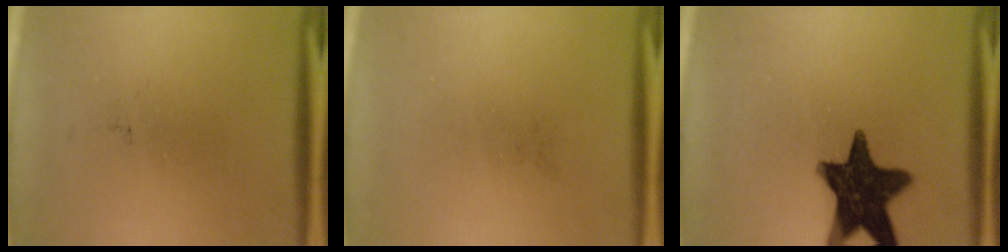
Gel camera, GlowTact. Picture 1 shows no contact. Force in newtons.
{"total": 0.0}
{"total": 15.7}